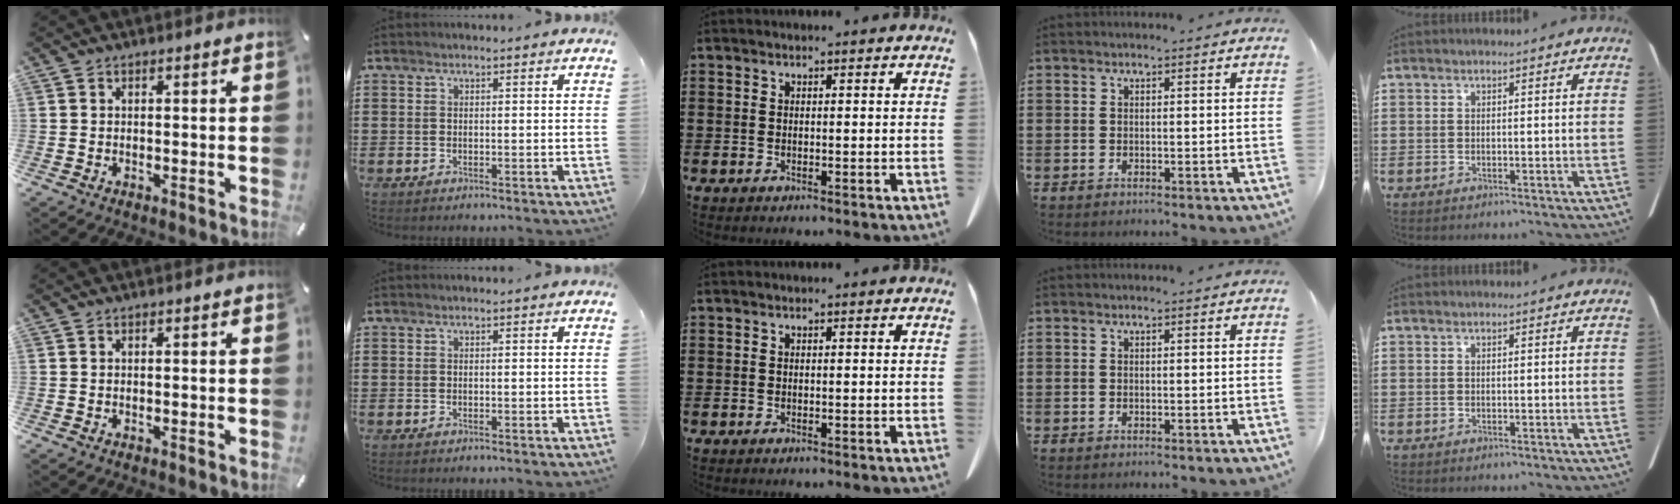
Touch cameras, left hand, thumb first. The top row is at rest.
{}